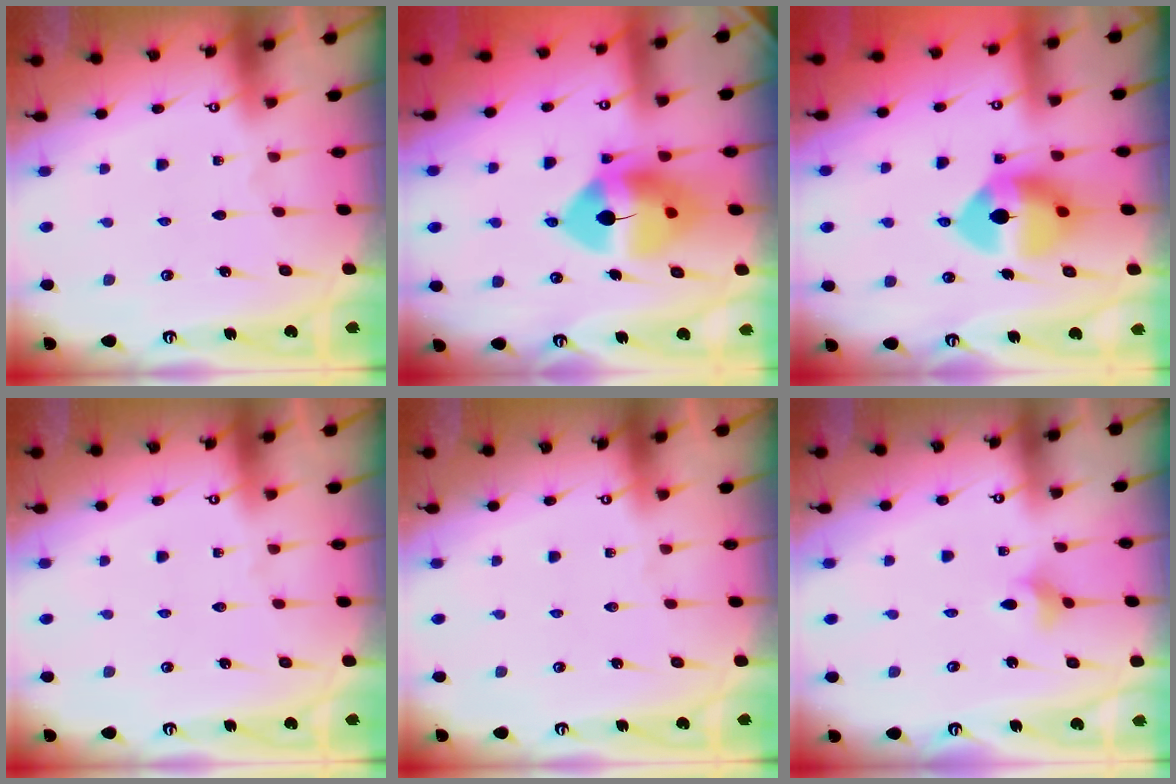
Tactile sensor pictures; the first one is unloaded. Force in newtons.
{"total": 11.9, "press": 11.7, "slide": 2.1}
{"total": 10.6, "press": 10.5, "slide": 1.6}
{"total": 0.0}
{"total": 0.0}
{"total": 2.7, "press": 2.6, "slide": 0.6}